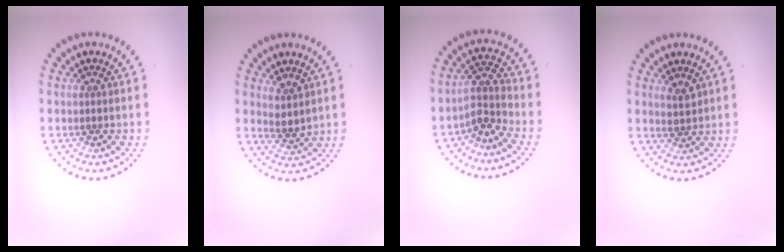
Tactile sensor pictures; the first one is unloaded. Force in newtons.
{"total": 1.9, "press": 1.6, "slide": 1.2}
{"total": 2.8, "press": 2.0, "slide": 1.8}
{"total": 1.2, "press": 1.1, "slide": 0.4}